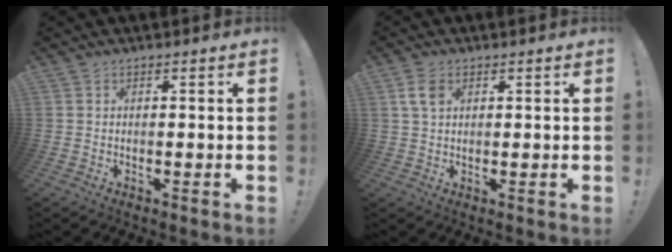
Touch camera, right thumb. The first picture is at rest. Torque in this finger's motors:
{"motor_torque": [-0.04, 0.13, 0.38, 0.10, -0.01]}